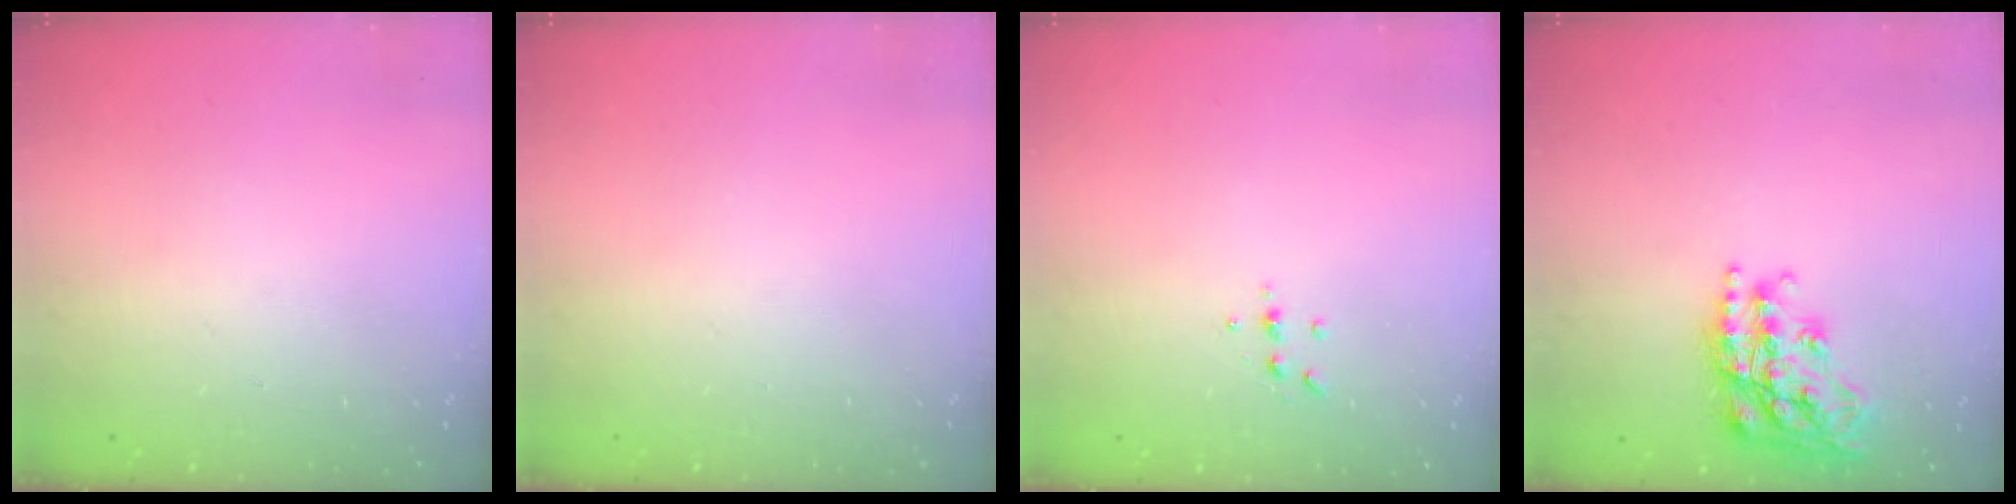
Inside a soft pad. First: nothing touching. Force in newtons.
{"total": 0.0}
{"total": 3.9, "press": 3.9, "slide": 0.6}
{"total": 20.4, "press": 20.4, "slide": 1.4}